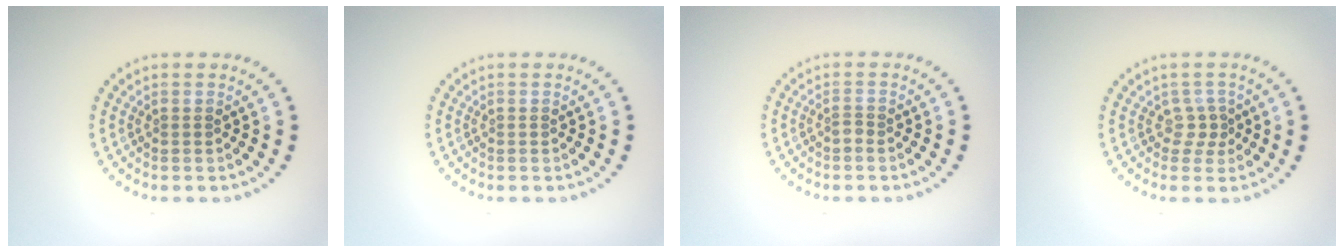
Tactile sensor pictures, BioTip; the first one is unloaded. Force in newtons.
{"total": 0.0}
{"total": 0.8, "press": 0.5, "slide": 0.6}
{"total": 1.5, "press": 1.1, "slide": 1.1}